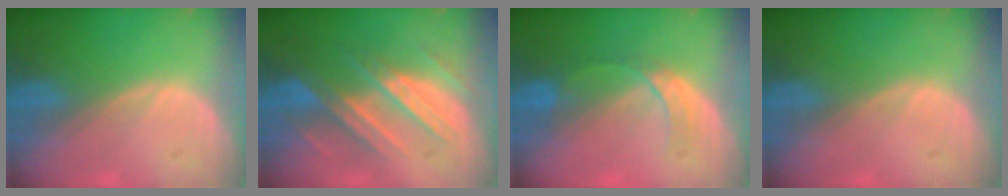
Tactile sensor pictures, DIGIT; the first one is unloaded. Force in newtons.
{"total": 8.6, "press": 8.3, "slide": 2.4}
{"total": 3.3, "press": 3.3, "slide": 0.3}
{"total": 0.0}